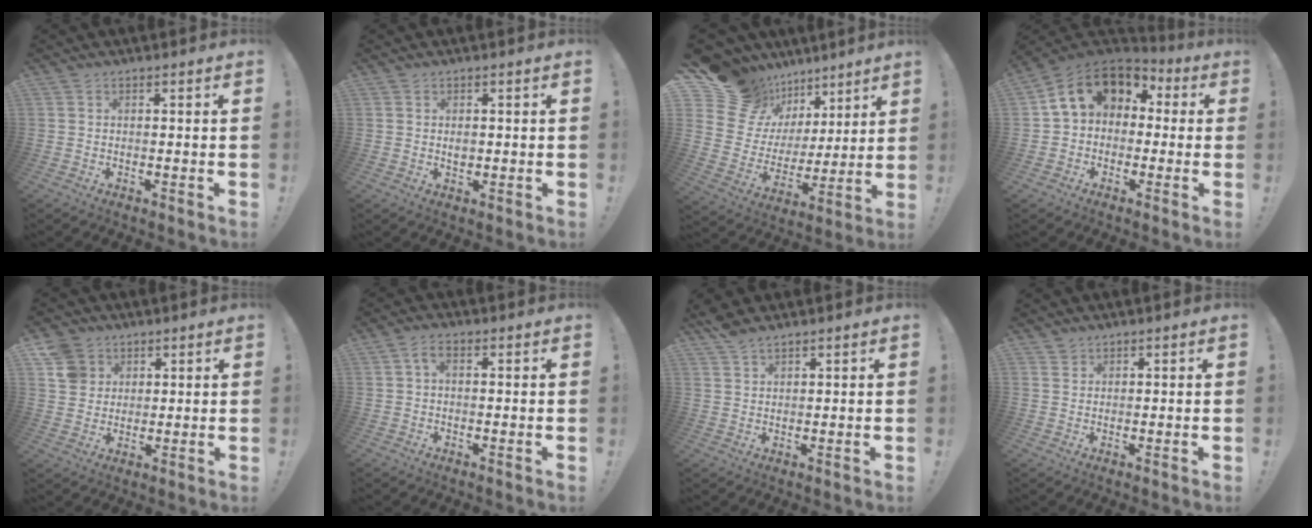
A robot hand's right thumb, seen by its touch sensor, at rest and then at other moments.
{"total": 1.7, "force": [-0.1, 1.3, 1.1], "torque": [-0.009, -0.002, -0.006]}
{"total": 16.0, "force": [10.6, 11.1, 4.5], "torque": [-0.076, -0.078, 0.216]}
{"total": 11.6, "force": [3.3, 9.0, 6.5], "torque": [-0.105, 0.003, 0.064]}
{"total": 7.8, "force": [3.8, 6.6, 1.8], "torque": [-0.020, -0.018, 0.077]}
{"total": 3.0, "force": [0.3, 1.4, 2.7], "torque": [-0.046, 0.008, 0.005]}
{"total": 3.9, "force": [3.3, 1.0, 1.9], "torque": [-0.033, -0.020, 0.061]}
{"total": 1.5, "force": [1.3, 0.8, 0.1], "torque": [0.004, -0.008, 0.025]}